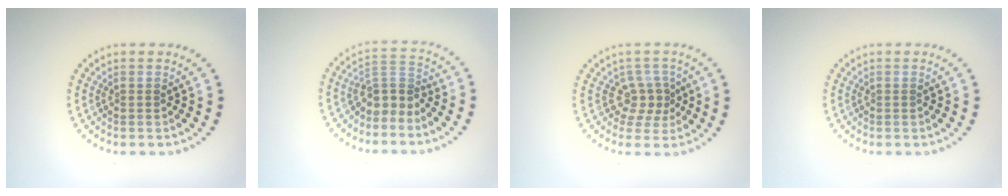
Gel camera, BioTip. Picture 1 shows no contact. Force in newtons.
{"total": 3.0, "press": 2.1, "slide": 2.0}
{"total": 2.4, "press": 1.9, "slide": 1.5}
{"total": 0.0}